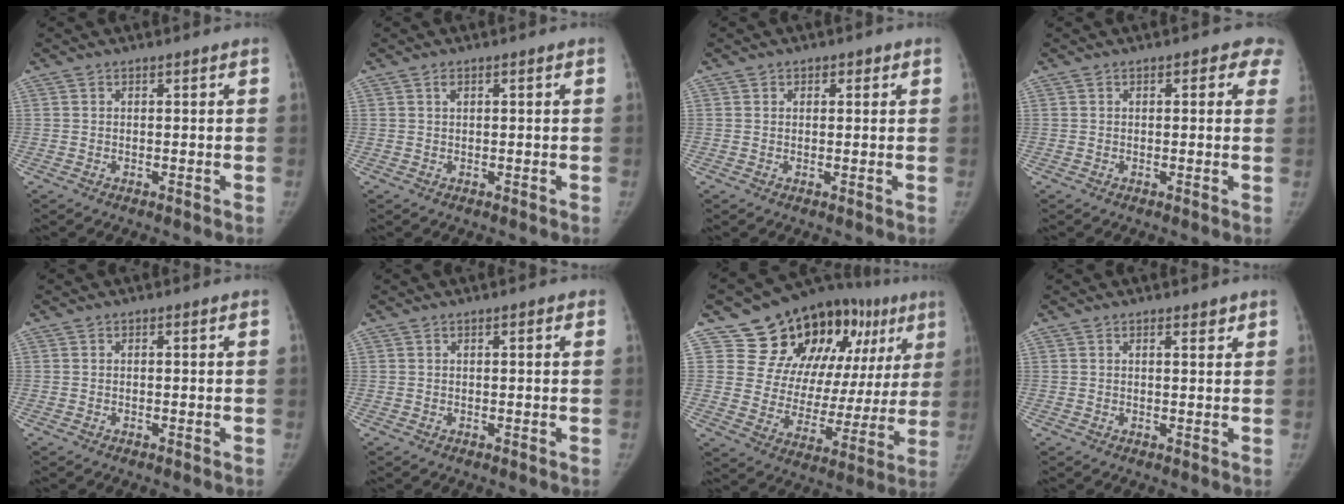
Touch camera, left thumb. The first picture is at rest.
{"total": 0.7, "force": [0.3, 0.4, 0.5], "torque": [-0.007, 0.000, 0.005]}
{"total": 1.5, "force": [0.7, 1.3, 0.3], "torque": [0.016, -0.001, 0.003]}
{"total": 4.3, "force": [2.1, 2.2, 3.0], "torque": [0.000, 0.000, 0.011]}
{"total": 0.0}
{"total": 0.9, "force": [0.3, 0.3, 0.8], "torque": [-0.010, 0.003, 0.002]}
{"total": 24.1, "force": [12.2, 14.5, 14.8], "torque": [-0.149, -0.008, 0.188]}
{"total": 1.5, "force": [1.0, 0.6, 1.0], "torque": [-0.007, -0.005, 0.014]}